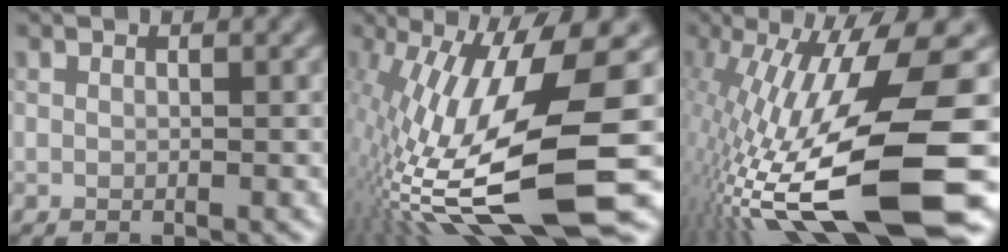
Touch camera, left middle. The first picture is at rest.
{"total": 15.1, "force": [-4.3, 3.3, 14.1], "torque": [-0.279, 0.005, -0.064]}
{"total": 16.8, "force": [-5.4, 2.9, 15.7], "torque": [-0.288, -0.003, -0.083]}